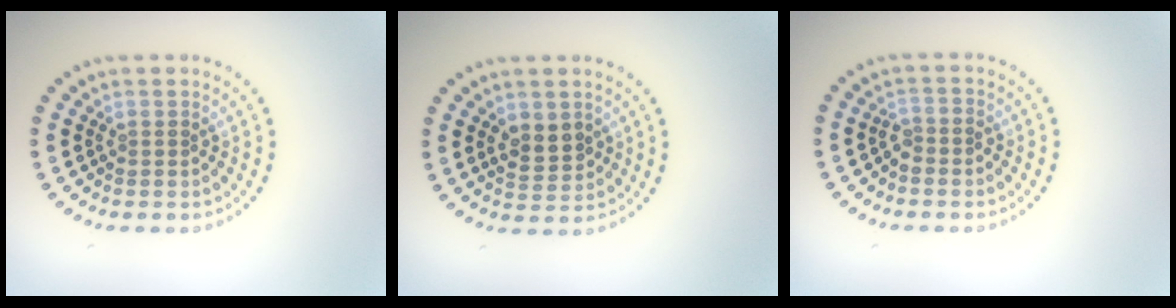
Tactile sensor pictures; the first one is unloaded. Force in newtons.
{"total": 2.5, "press": 2.4, "slide": 0.6}
{"total": 1.3, "press": 1.1, "slide": 0.7}